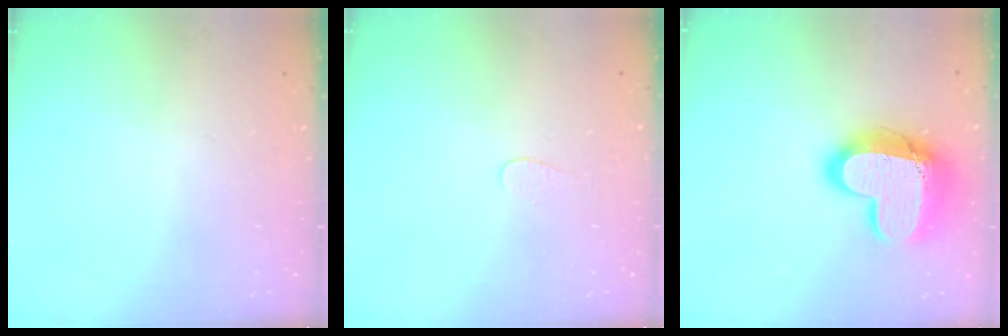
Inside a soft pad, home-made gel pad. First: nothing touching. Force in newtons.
{"total": 3.0, "press": 3.0, "slide": 0.2}
{"total": 23.1, "press": 23.0, "slide": 1.7}